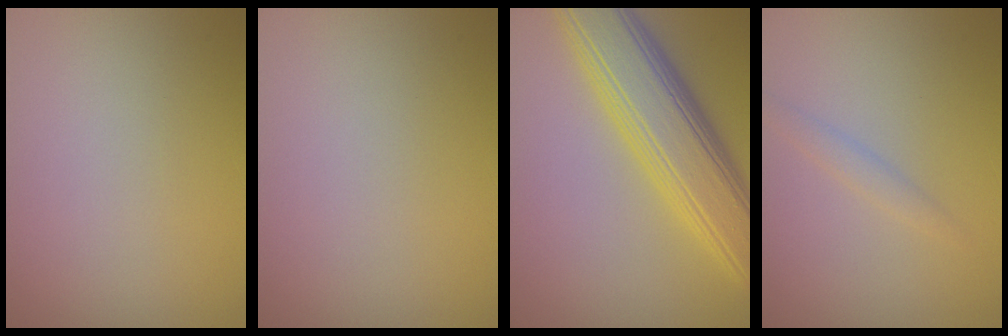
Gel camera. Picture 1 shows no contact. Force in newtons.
{"total": 0.0}
{"total": 8.7, "press": 8.7, "slide": 0.2}
{"total": 1.1, "press": 1.1, "slide": 0.0}